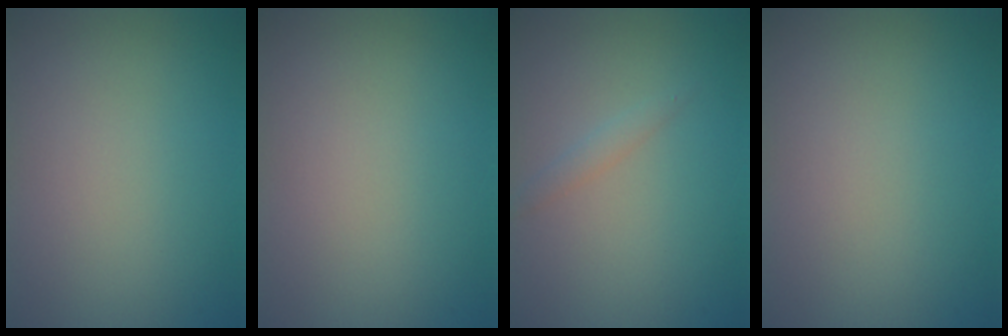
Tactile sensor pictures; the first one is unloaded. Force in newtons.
{"total": 0.0}
{"total": 0.9, "press": 0.9, "slide": 0.0}
{"total": 0.0}